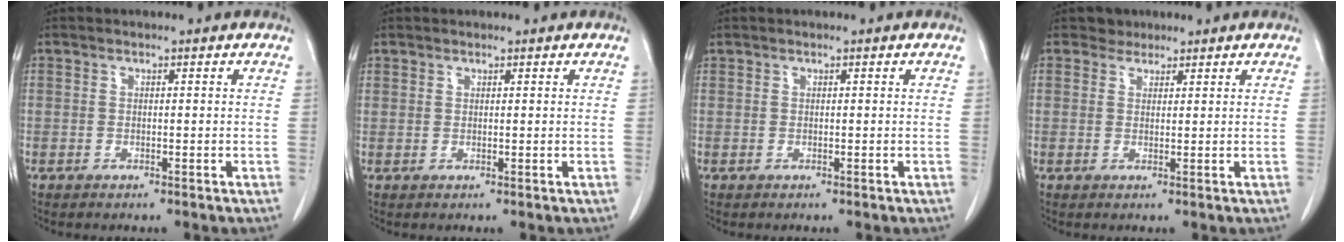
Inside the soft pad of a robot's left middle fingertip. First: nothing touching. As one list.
[{"total": 0.8, "force": [0.6, 0.5, 0.0], "torque": [0.002, 0.000, 0.008]}, {"total": 0.0}, {"total": 1.8, "force": [1.4, 1.0, -0.3], "torque": [0.005, 0.003, 0.019]}]